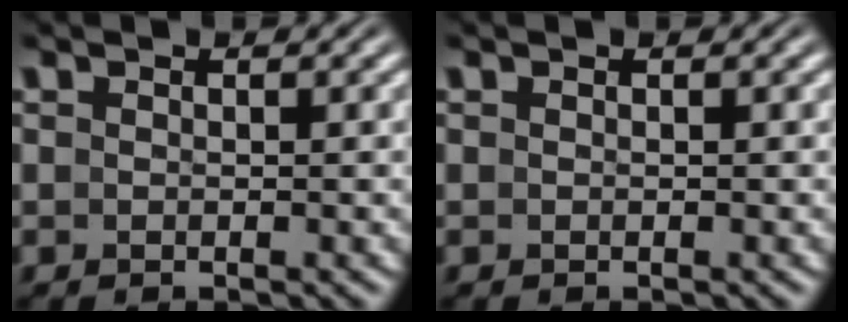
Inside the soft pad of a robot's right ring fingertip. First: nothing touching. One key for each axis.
{"total": 0.0}